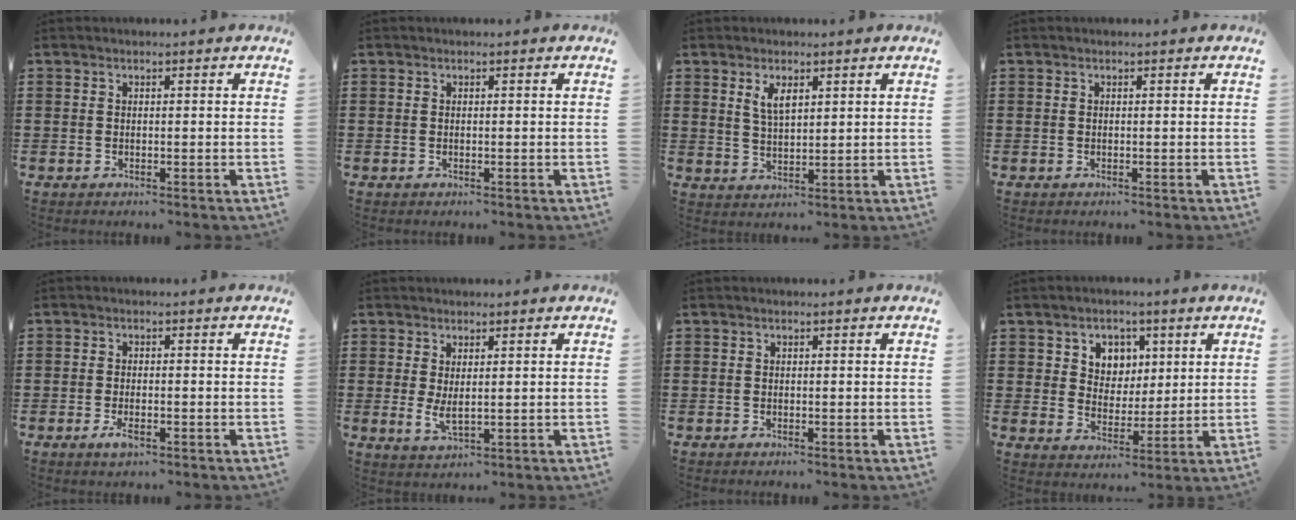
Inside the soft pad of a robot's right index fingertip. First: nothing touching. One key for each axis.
{"total": 0.0}
{"total": 3.5, "fx": 1.9, "fy": 1.5, "fz": 2.6, "tx": -0.056, "ty": 0.005, "tz": 0.033}
{"total": 0.0}
{"total": 2.2, "fx": -0.9, "fy": 0.8, "fz": 1.8, "tx": -0.039, "ty": -0.004, "tz": -0.019}
{"total": 2.9, "fx": 0.8, "fy": 1.0, "fz": 2.6, "tx": -0.058, "ty": -0.002, "tz": 0.014}
{"total": 0.0}
{"total": 4.9, "fx": 2.3, "fy": 4.3, "fz": 0.6, "tx": -0.030, "ty": 0.007, "tz": 0.037}